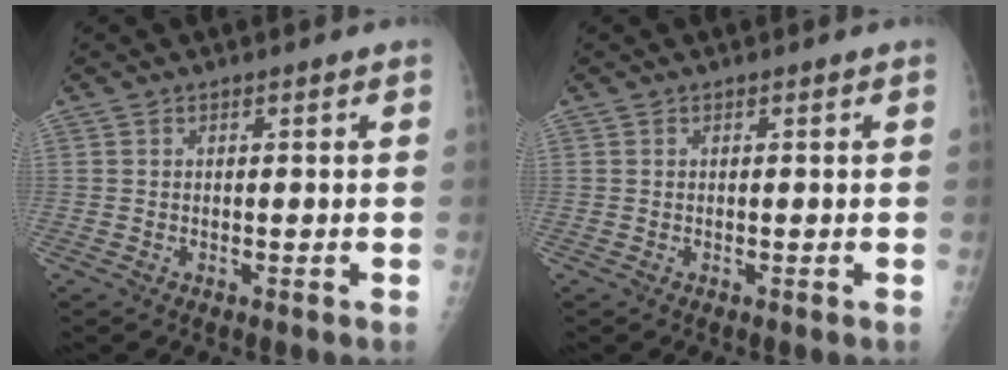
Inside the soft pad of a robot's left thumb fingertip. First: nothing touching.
{"total": 0.0}